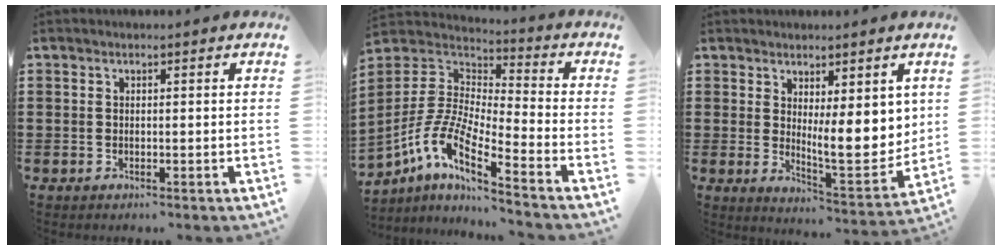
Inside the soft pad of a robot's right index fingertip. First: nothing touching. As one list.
[{"total": 8.3, "force": [-6.3, 1.4, 5.3], "torque": [-0.140, -0.022, -0.138]}, {"total": 8.1, "force": [2.6, 3.1, 7.0], "torque": [-0.091, -0.030, 0.044]}]